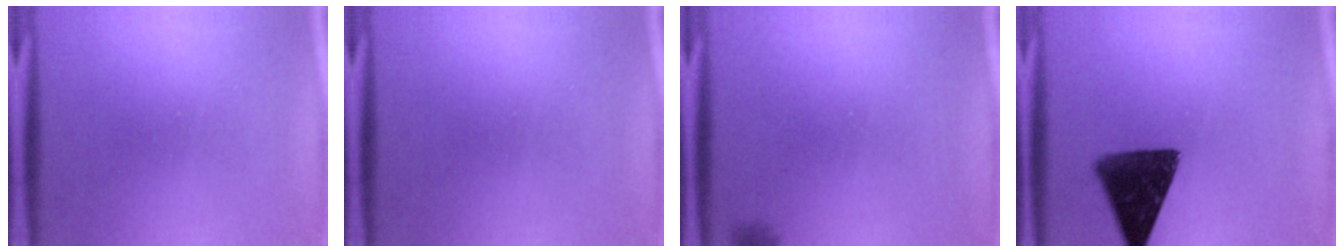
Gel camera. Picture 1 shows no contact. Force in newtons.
{"total": 0.0}
{"total": 1.6}
{"total": 12.6}